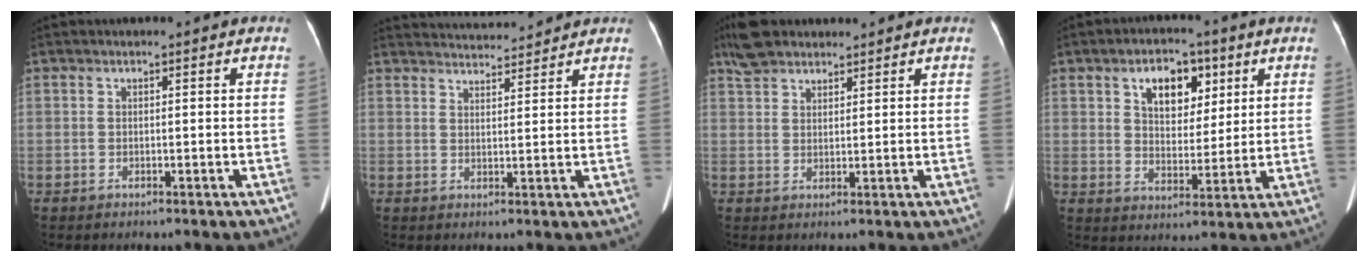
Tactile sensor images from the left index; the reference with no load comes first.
{"total": 8.1, "force": [8.0, 0.3, 1.5], "torque": [-0.029, 0.018, 0.118]}
{"total": 6.1, "force": [5.1, 2.3, 2.4], "torque": [-0.055, 0.024, 0.100]}
{"total": 8.2, "force": [3.8, 4.8, 5.5], "torque": [-0.088, 0.019, 0.065]}